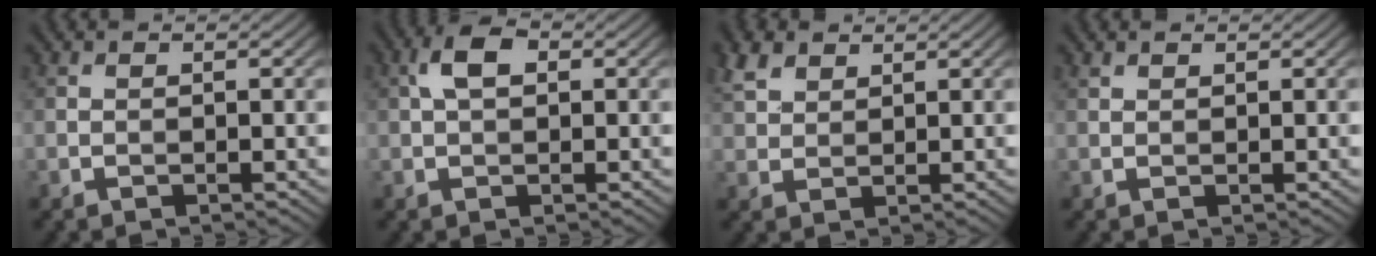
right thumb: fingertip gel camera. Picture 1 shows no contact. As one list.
[{"total": 3.6, "force": [0.8, 2.0, 2.9], "torque": [-0.061, 0.012, 0.011]}, {"total": 3.9, "force": [2.5, 2.3, 1.9], "torque": [-0.051, 0.008, 0.054]}, {"total": 0.7, "force": [0.7, 0.3, 0.2], "torque": [-0.006, 0.000, 0.015]}]